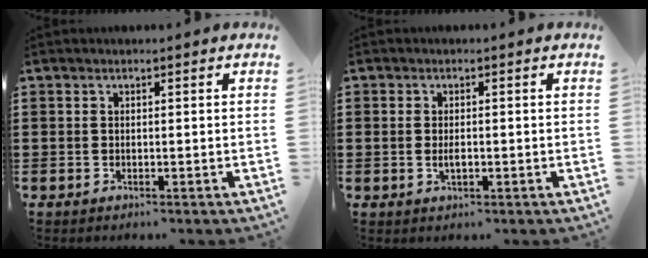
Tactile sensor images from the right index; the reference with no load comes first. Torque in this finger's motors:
{"motor_torque": [0.22, 0.28, 0.04, 0.00]}